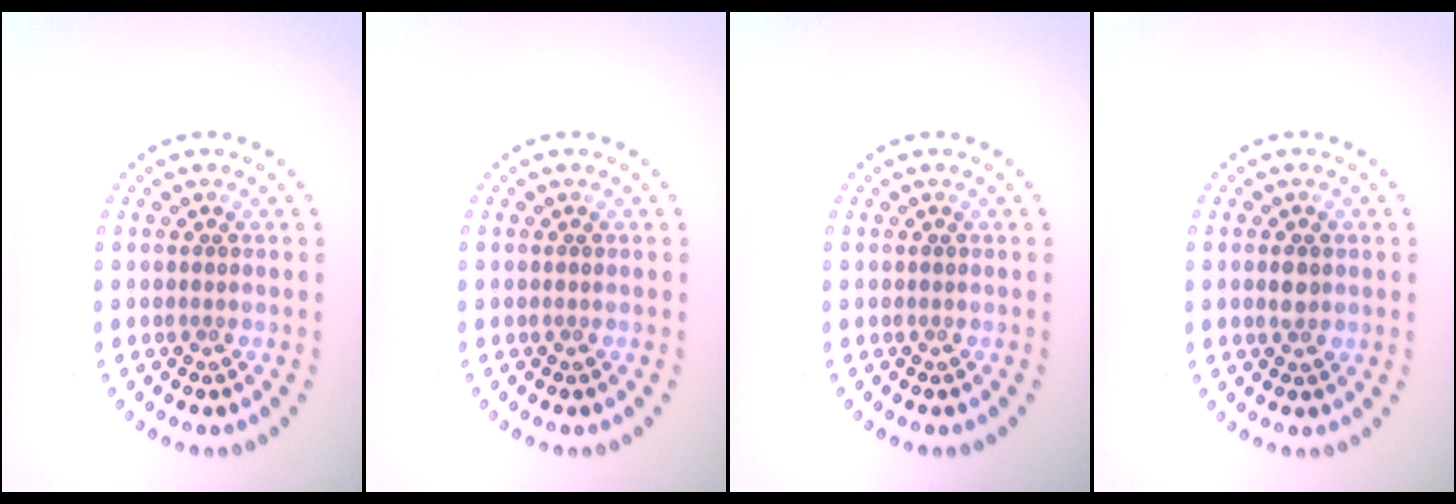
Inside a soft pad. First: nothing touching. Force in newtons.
{"total": 0.0}
{"total": 0.0}
{"total": 1.3, "press": 1.3, "slide": 0.2}